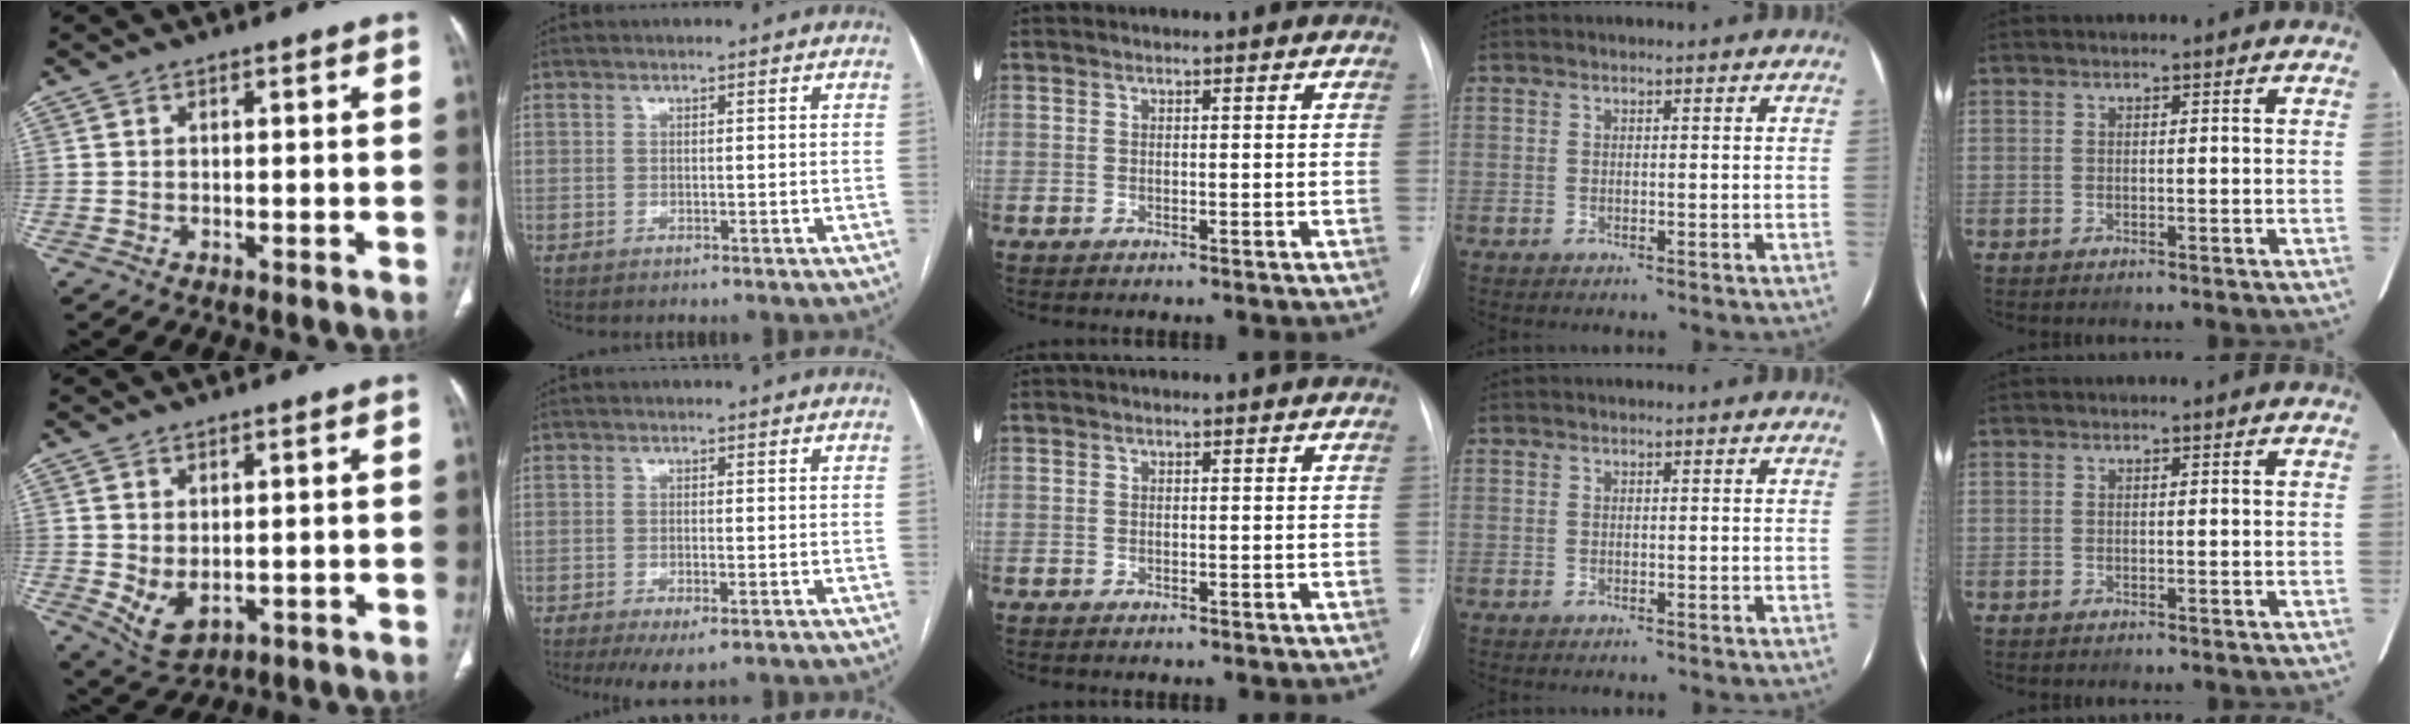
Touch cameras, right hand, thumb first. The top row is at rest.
{"thumb": {"total": 5.5, "force": [-0.3, 3.4, 4.3], "torque": [-0.074, -0.007, 0.019]}, "index": {"total": 4.3, "force": [-2.4, 1.2, 3.4], "torque": [-0.052, -0.009, -0.033]}}